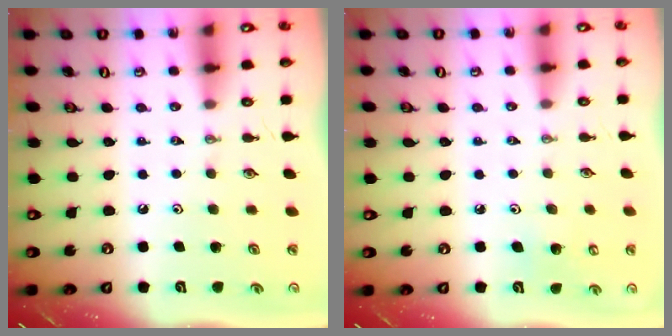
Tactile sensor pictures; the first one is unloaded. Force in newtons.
{"total": 5.5, "press": 5.4, "slide": 1.1}